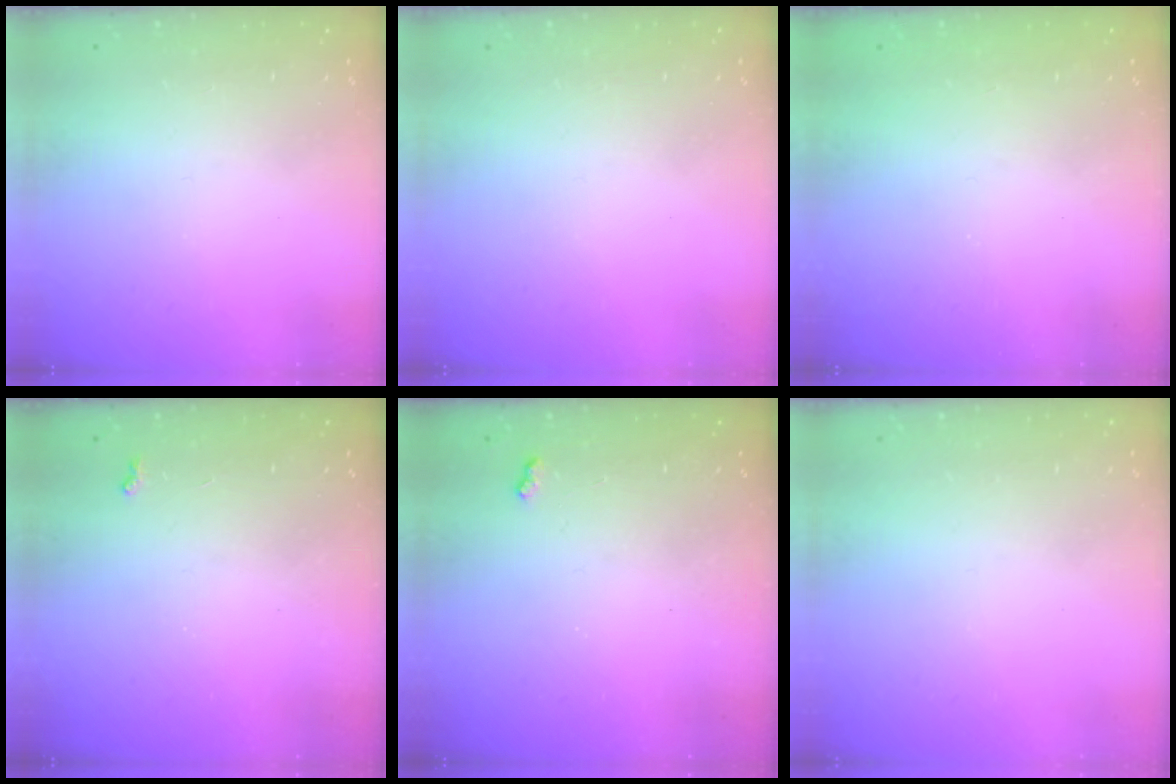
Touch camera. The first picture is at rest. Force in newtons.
{"total": 0.0}
{"total": 0.9, "press": 0.9, "slide": 0.4}
{"total": 3.3, "press": 3.3, "slide": 0.6}
{"total": 4.1, "press": 4.0, "slide": 0.6}
{"total": 0.0}